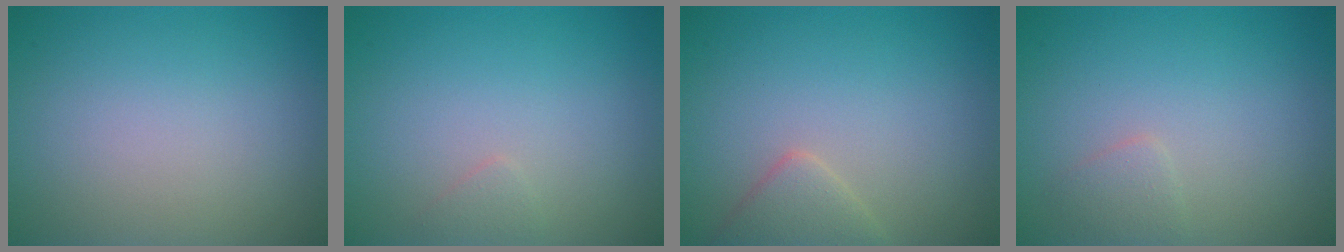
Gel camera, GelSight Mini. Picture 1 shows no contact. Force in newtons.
{"total": 0.7, "press": 0.7, "slide": 0.0}
{"total": 2.3, "press": 2.3, "slide": 0.1}
{"total": 1.1, "press": 1.1, "slide": 0.1}